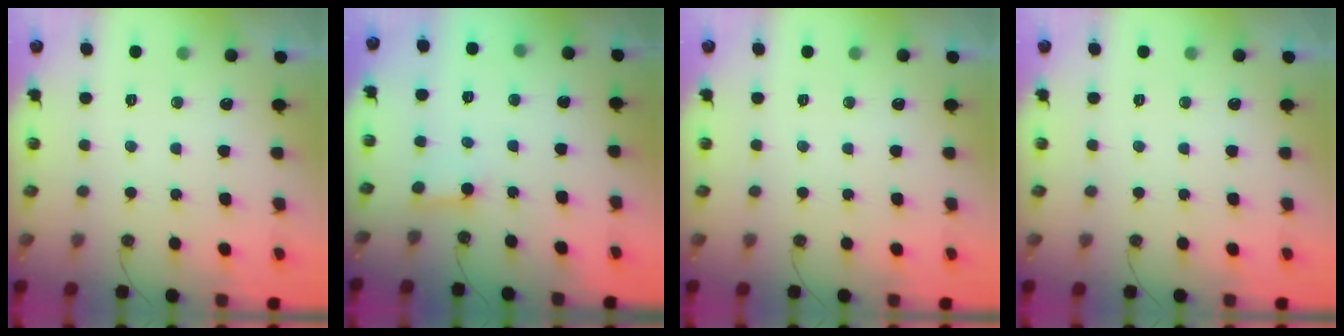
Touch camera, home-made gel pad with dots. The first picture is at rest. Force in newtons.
{"total": 2.6, "press": 2.5, "slide": 0.3}
{"total": 0.0}
{"total": 0.0}